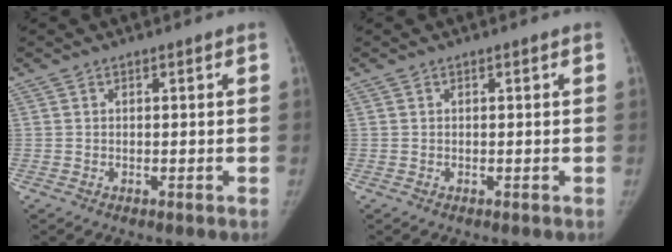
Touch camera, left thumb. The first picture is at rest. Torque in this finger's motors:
{"motor_torque": [0.14, -0.06, 0.39, -0.23, 0.04]}